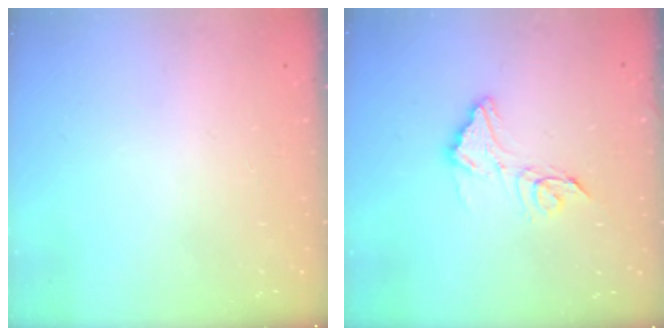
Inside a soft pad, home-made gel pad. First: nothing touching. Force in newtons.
{"total": 11.7, "press": 11.6, "slide": 0.9}